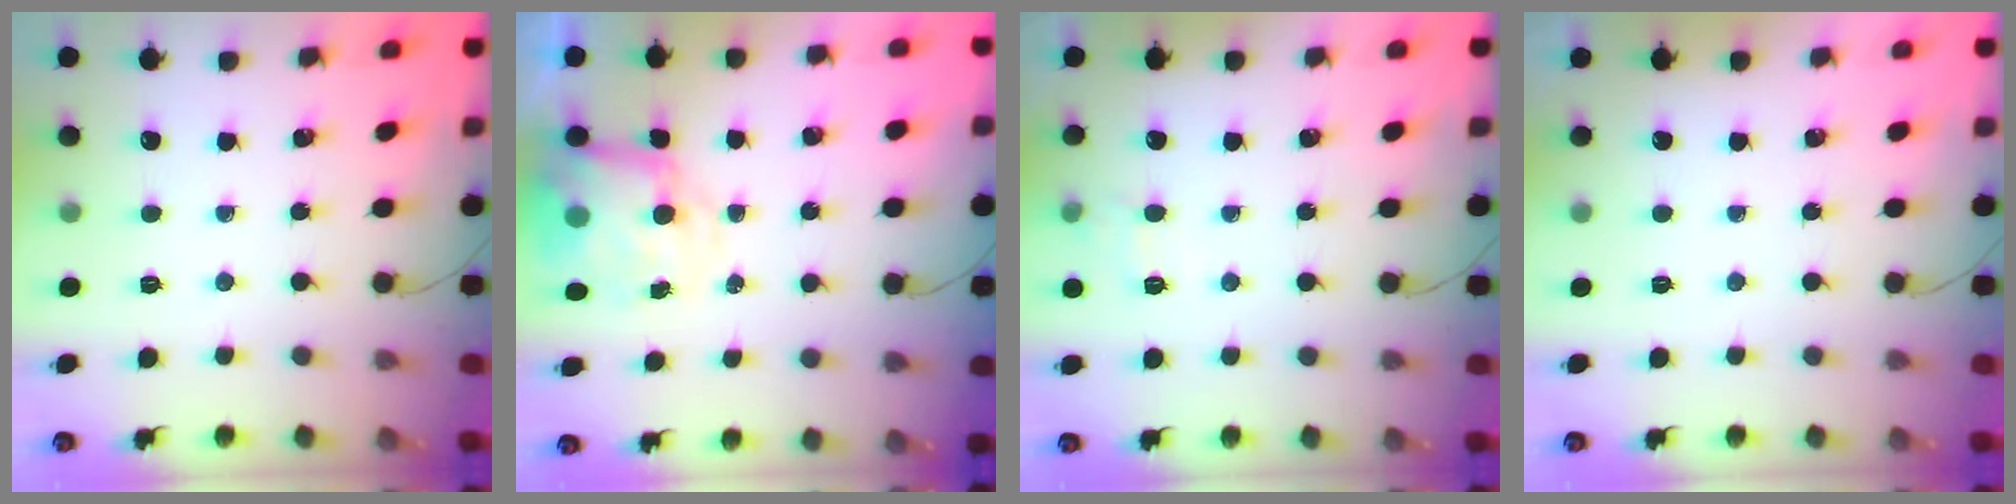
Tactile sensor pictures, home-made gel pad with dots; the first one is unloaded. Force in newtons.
{"total": 8.6, "press": 8.5, "slide": 1.2}
{"total": 8.5, "press": 8.3, "slide": 1.9}
{"total": 1.9, "press": 1.9, "slide": 0.3}